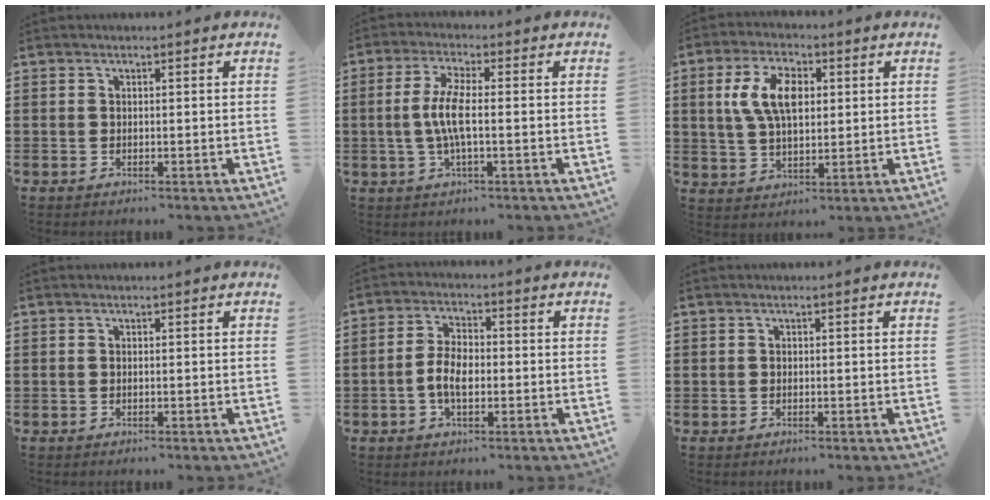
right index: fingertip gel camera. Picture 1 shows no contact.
{"total": 5.9, "force": [-0.7, 1.3, 5.8], "torque": [-0.132, -0.007, -0.024]}
{"total": 8.1, "force": [2.0, 4.4, 6.5], "torque": [-0.145, 0.016, 0.034]}
{"total": 0.0}
{"total": 5.2, "force": [-1.1, 2.7, 4.3], "torque": [-0.098, 0.001, -0.026]}
{"total": 0.0}